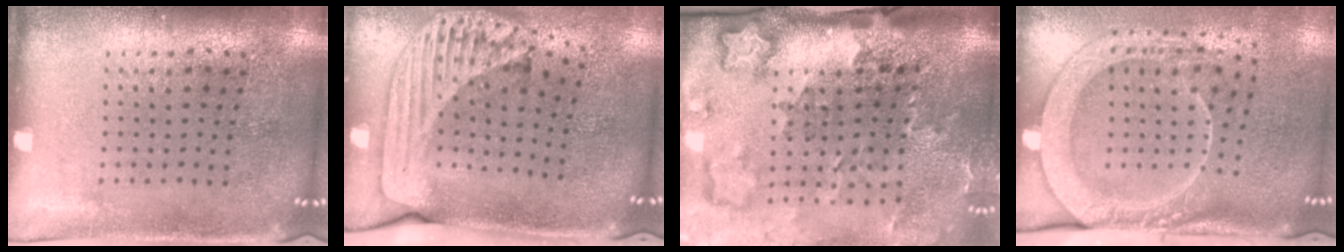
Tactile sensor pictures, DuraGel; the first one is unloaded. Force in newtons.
{"total": 2.4, "press": 1.7, "slide": 1.7}
{"total": 3.4, "press": 2.2, "slide": 2.7}
{"total": 2.7, "press": 2.1, "slide": 1.7}